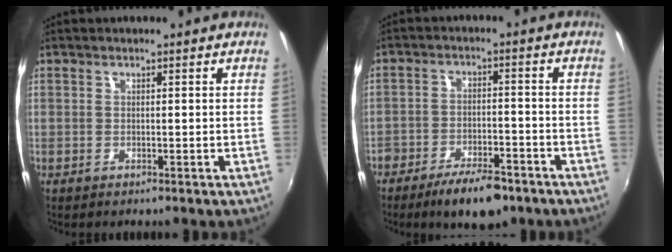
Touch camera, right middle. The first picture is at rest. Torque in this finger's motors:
{"motor_torque": [0.12, -0.11, 0.10, 0.06]}